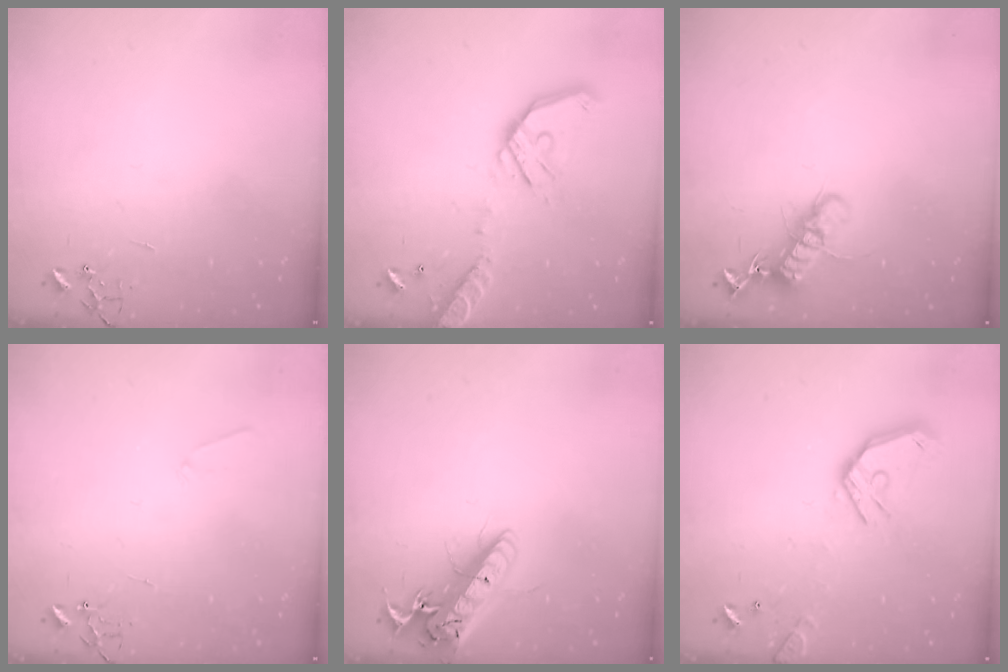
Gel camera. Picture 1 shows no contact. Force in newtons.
{"total": 15.4, "press": 15.1, "slide": 2.8}
{"total": 13.3, "press": 13.3, "slide": 0.9}
{"total": 5.9, "press": 5.9, "slide": 0.4}
{"total": 19.7, "press": 19.5, "slide": 2.7}
{"total": 14.4, "press": 14.2, "slide": 2.1}